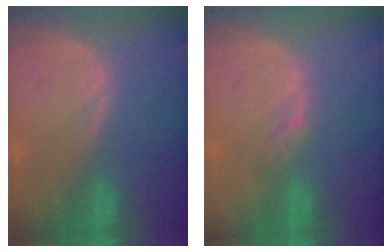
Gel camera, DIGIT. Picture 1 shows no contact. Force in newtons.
{"total": 2.2, "press": 1.9, "slide": 1.2}